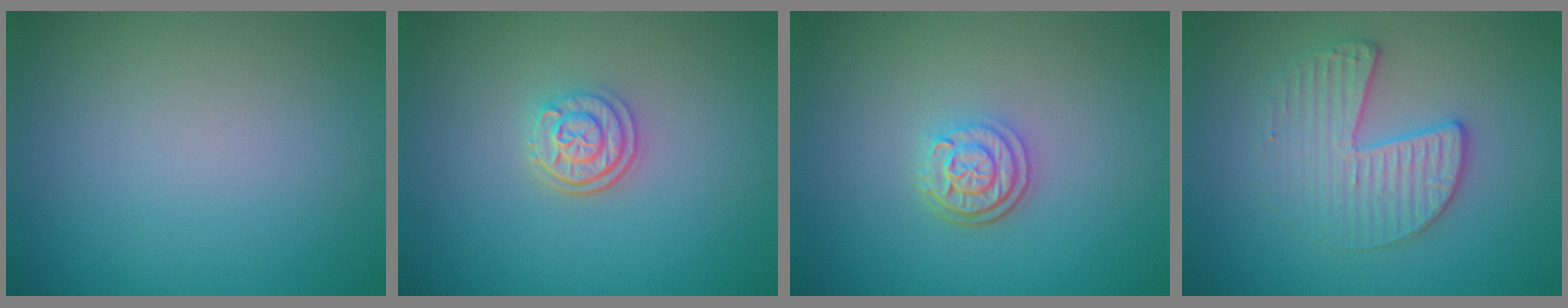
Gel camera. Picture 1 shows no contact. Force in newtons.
{"total": 2.8, "press": 2.4, "slide": 1.4}
{"total": 3.1, "press": 2.4, "slide": 1.8}
{"total": 3.3, "press": 3.0, "slide": 1.3}